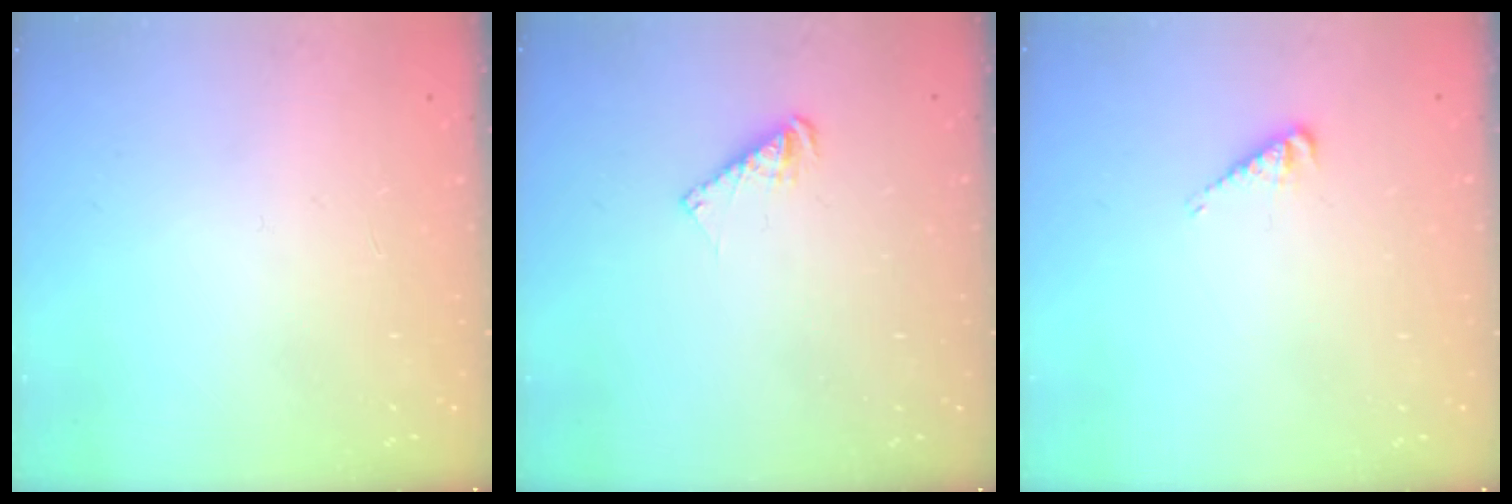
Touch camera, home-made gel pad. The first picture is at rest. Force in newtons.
{"total": 4.5, "press": 4.4, "slide": 0.2}
{"total": 3.6, "press": 3.5, "slide": 0.5}